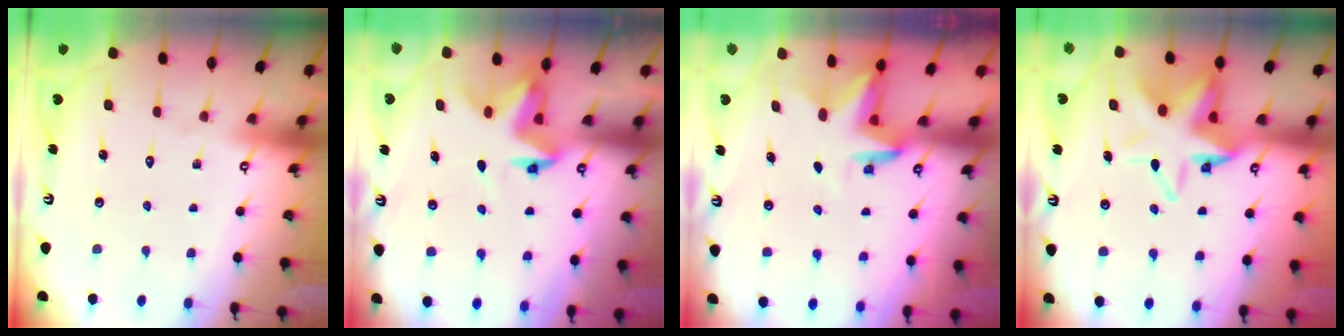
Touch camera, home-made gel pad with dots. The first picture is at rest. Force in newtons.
{"total": 3.7, "press": 3.7, "slide": 0.4}
{"total": 3.5, "press": 3.5, "slide": 0.2}
{"total": 11.1, "press": 10.9, "slide": 2.0}